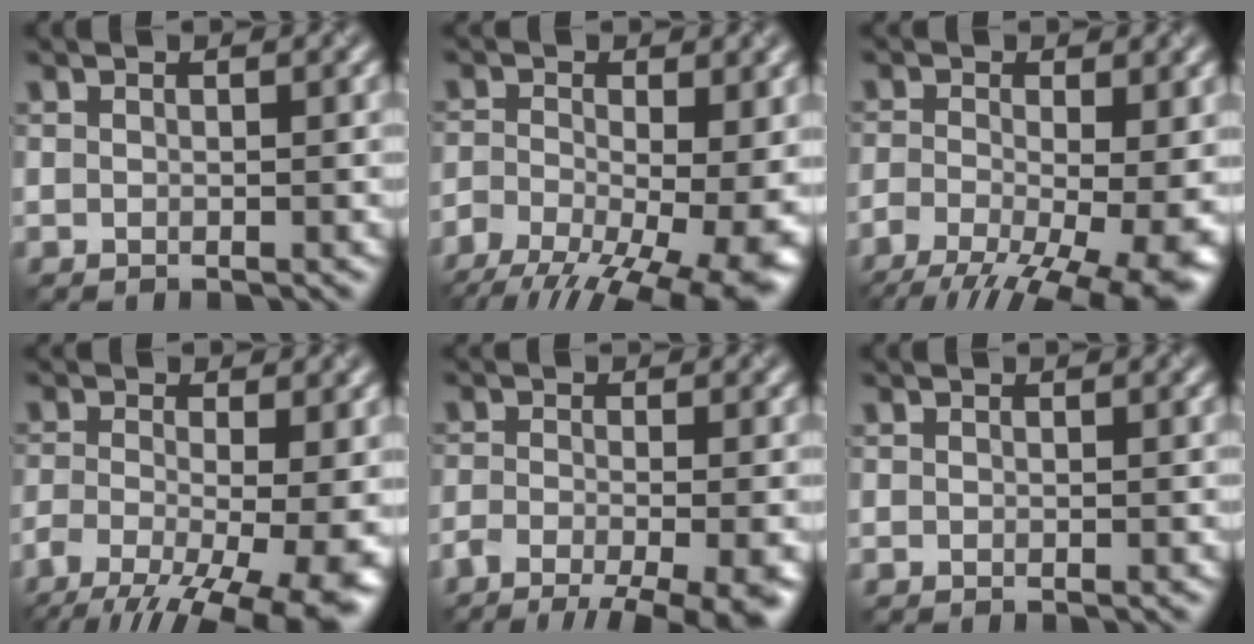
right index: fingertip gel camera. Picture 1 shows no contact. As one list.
[{"total": 16.2, "force": [-8.8, 8.3, 10.9], "torque": [-0.178, -0.031, -0.090]}, {"total": 14.5, "force": [-7.6, 6.7, 10.4], "torque": [-0.169, -0.032, -0.084]}, {"total": 13.5, "force": [-6.9, 6.0, 9.9], "torque": [-0.172, -0.032, -0.083]}, {"total": 10.5, "force": [-7.5, 3.3, 6.5], "torque": [-0.107, -0.032, -0.101]}, {"total": 0.0}]